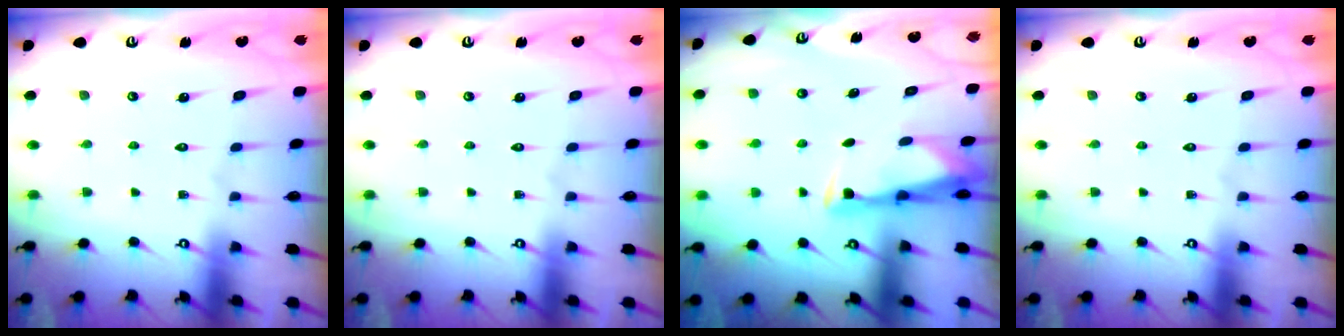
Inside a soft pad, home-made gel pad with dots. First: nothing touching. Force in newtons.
{"total": 0.0}
{"total": 3.3, "press": 3.2, "slide": 0.8}
{"total": 0.0}